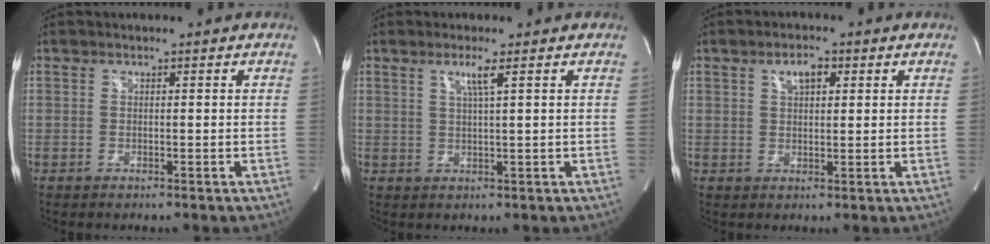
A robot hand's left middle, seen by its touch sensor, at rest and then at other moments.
{"total": 2.6, "force": [1.3, -0.5, 2.3], "torque": [-0.045, -0.003, 0.026]}
{"total": 3.4, "force": [1.6, 1.5, 2.6], "torque": [-0.046, 0.008, 0.027]}